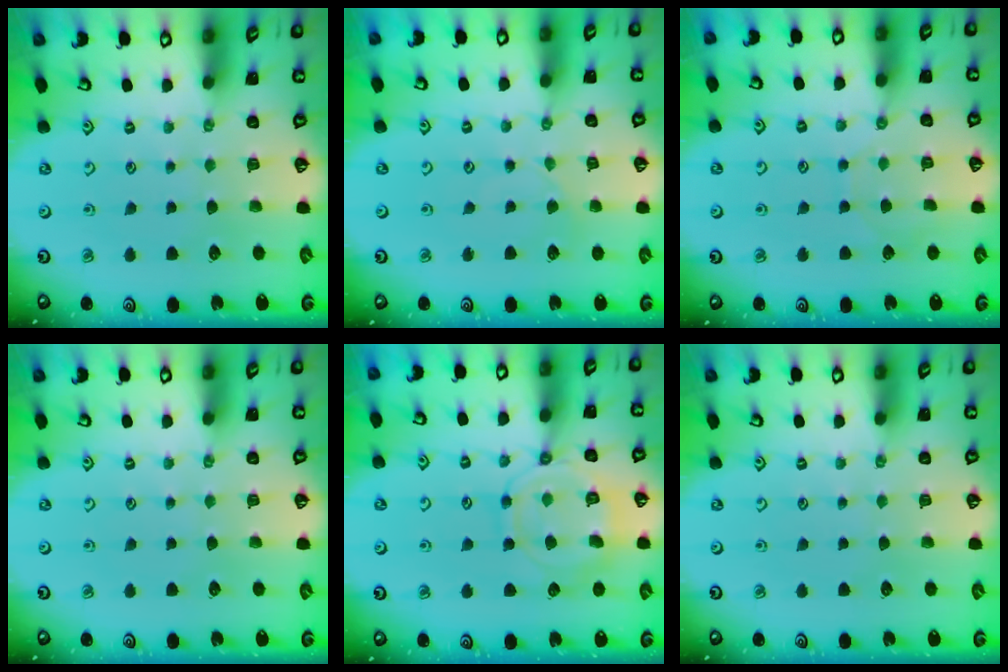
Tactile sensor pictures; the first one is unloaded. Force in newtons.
{"total": 2.3, "press": 2.3, "slide": 0.4}
{"total": 5.1, "press": 5.1, "slide": 0.6}
{"total": 0.0}
{"total": 12.5, "press": 12.4, "slide": 1.3}
{"total": 0.0}